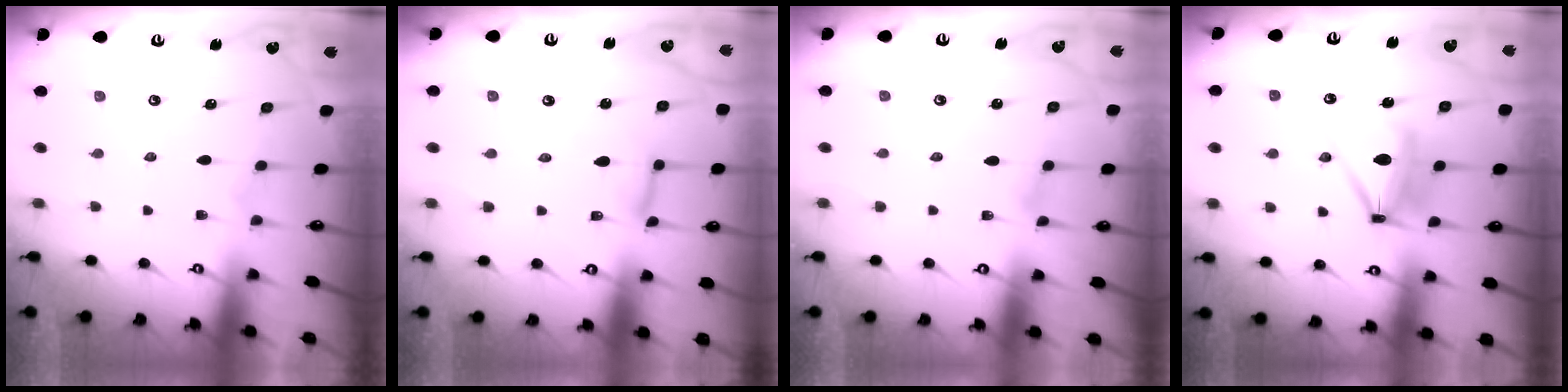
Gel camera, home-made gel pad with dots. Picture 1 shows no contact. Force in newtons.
{"total": 5.8, "press": 5.8, "slide": 0.3}
{"total": 1.9, "press": 1.9, "slide": 0.2}
{"total": 11.1, "press": 11.1, "slide": 0.6}